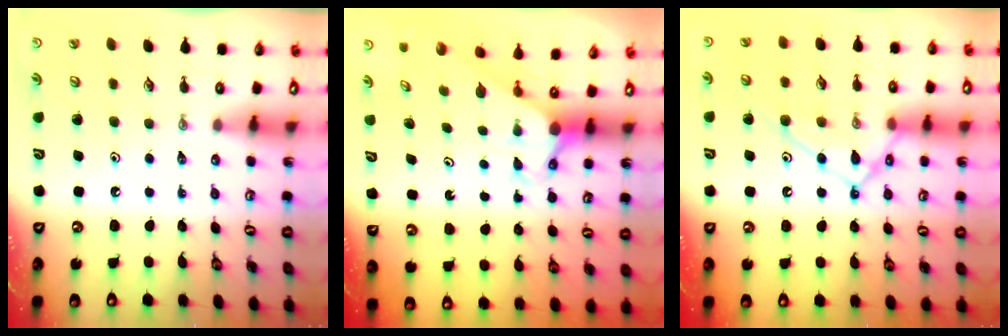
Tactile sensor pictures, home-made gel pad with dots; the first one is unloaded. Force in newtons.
{"total": 2.7, "press": 2.7, "slide": 0.0}
{"total": 12.5, "press": 12.5, "slide": 1.1}